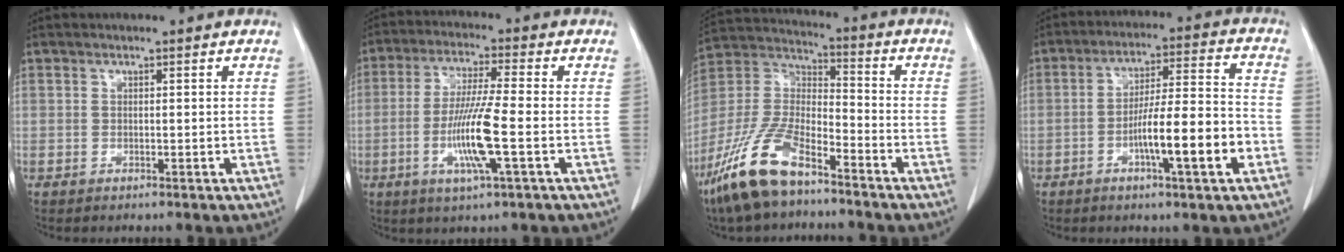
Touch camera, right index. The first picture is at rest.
{"total": 10.2, "force": [-2.7, -0.1, 9.9], "torque": [-0.197, -0.013, -0.055]}
{"total": 14.8, "force": [-10.2, 4.4, 9.7], "torque": [-0.215, -0.006, -0.194]}
{"total": 12.1, "force": [-4.4, 0.7, 11.2], "torque": [-0.182, 0.006, -0.070]}